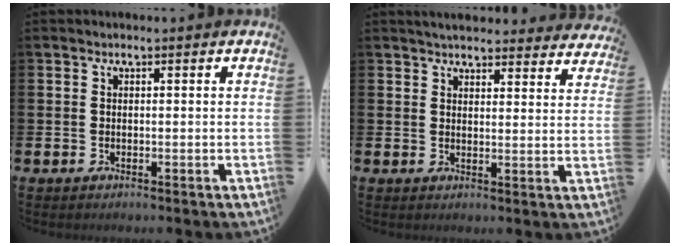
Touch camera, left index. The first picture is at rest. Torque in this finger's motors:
{"motor_torque": [1.09, -1.05, 0.48, 0.08]}